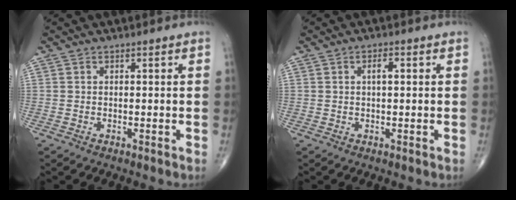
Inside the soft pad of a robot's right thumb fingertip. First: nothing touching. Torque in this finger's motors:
{"motor_torque": [0.07, 1.67, 0.48, 0.34, -0.01]}